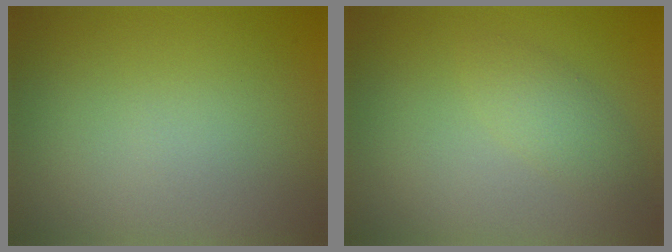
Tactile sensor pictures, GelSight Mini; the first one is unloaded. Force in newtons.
{"total": 2.1, "press": 2.1, "slide": 0.1}